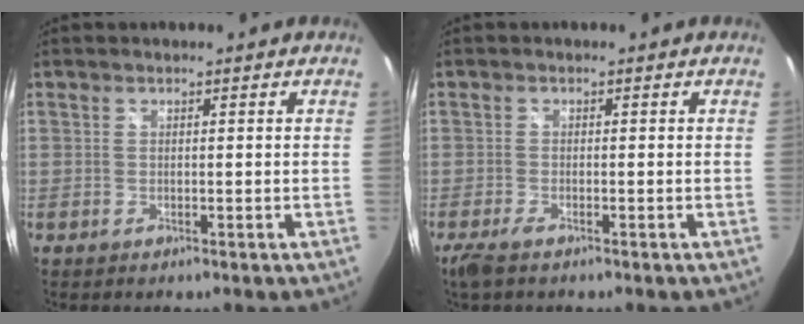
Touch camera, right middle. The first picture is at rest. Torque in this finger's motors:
{"motor_torque": [0.57, -0.61, 0.08, 0.05]}